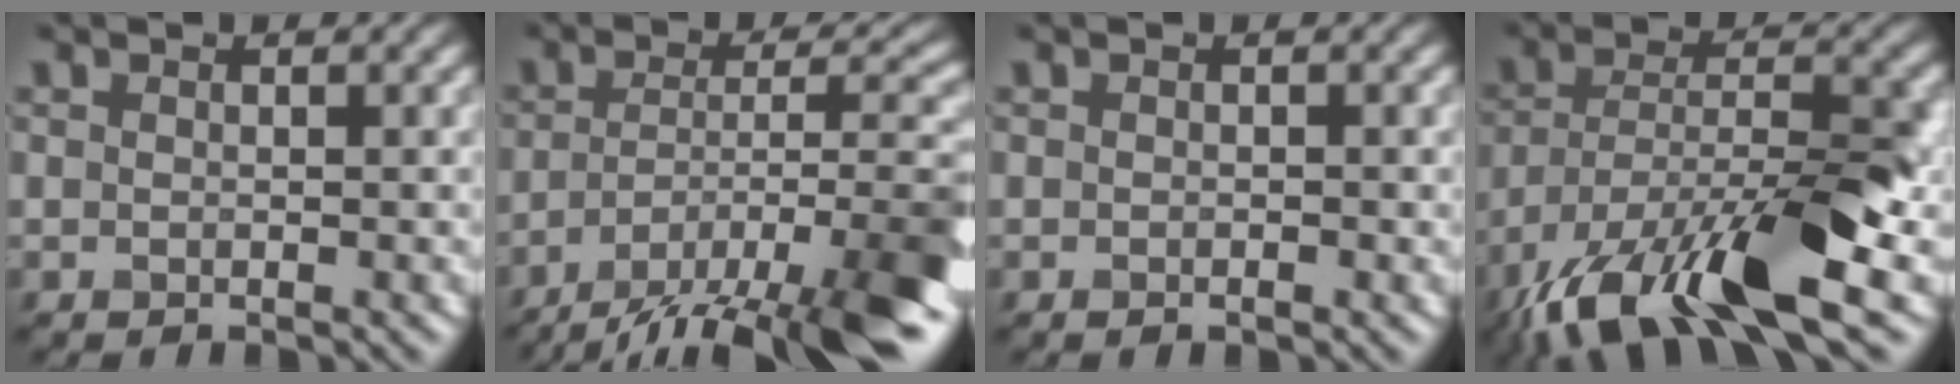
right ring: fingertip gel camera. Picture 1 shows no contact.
{"total": 13.5, "force": [-8.5, 4.0, 9.7], "torque": [-0.171, -0.003, -0.134]}
{"total": 0.5, "force": [-0.2, 0.2, 0.4], "torque": [-0.006, -0.001, -0.002]}
{"total": 13.2, "force": [-8.3, 4.5, 9.3], "torque": [-0.178, -0.005, -0.156]}